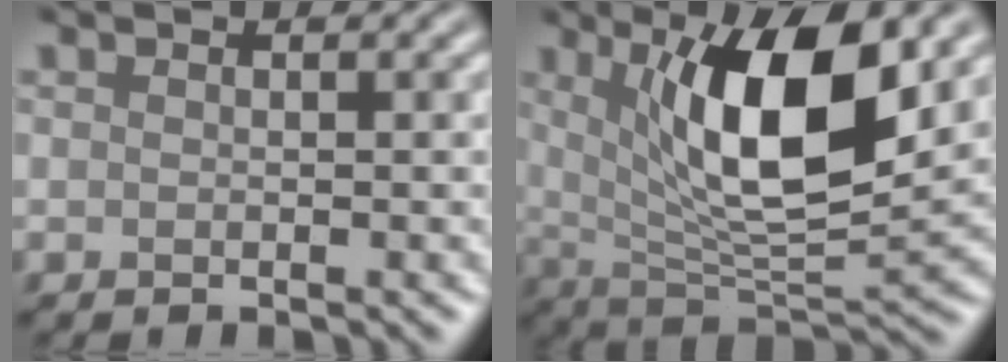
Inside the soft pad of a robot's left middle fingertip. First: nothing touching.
{"total": 10.0, "force": [3.2, 3.1, 8.9], "torque": [-0.144, -0.016, 0.060]}